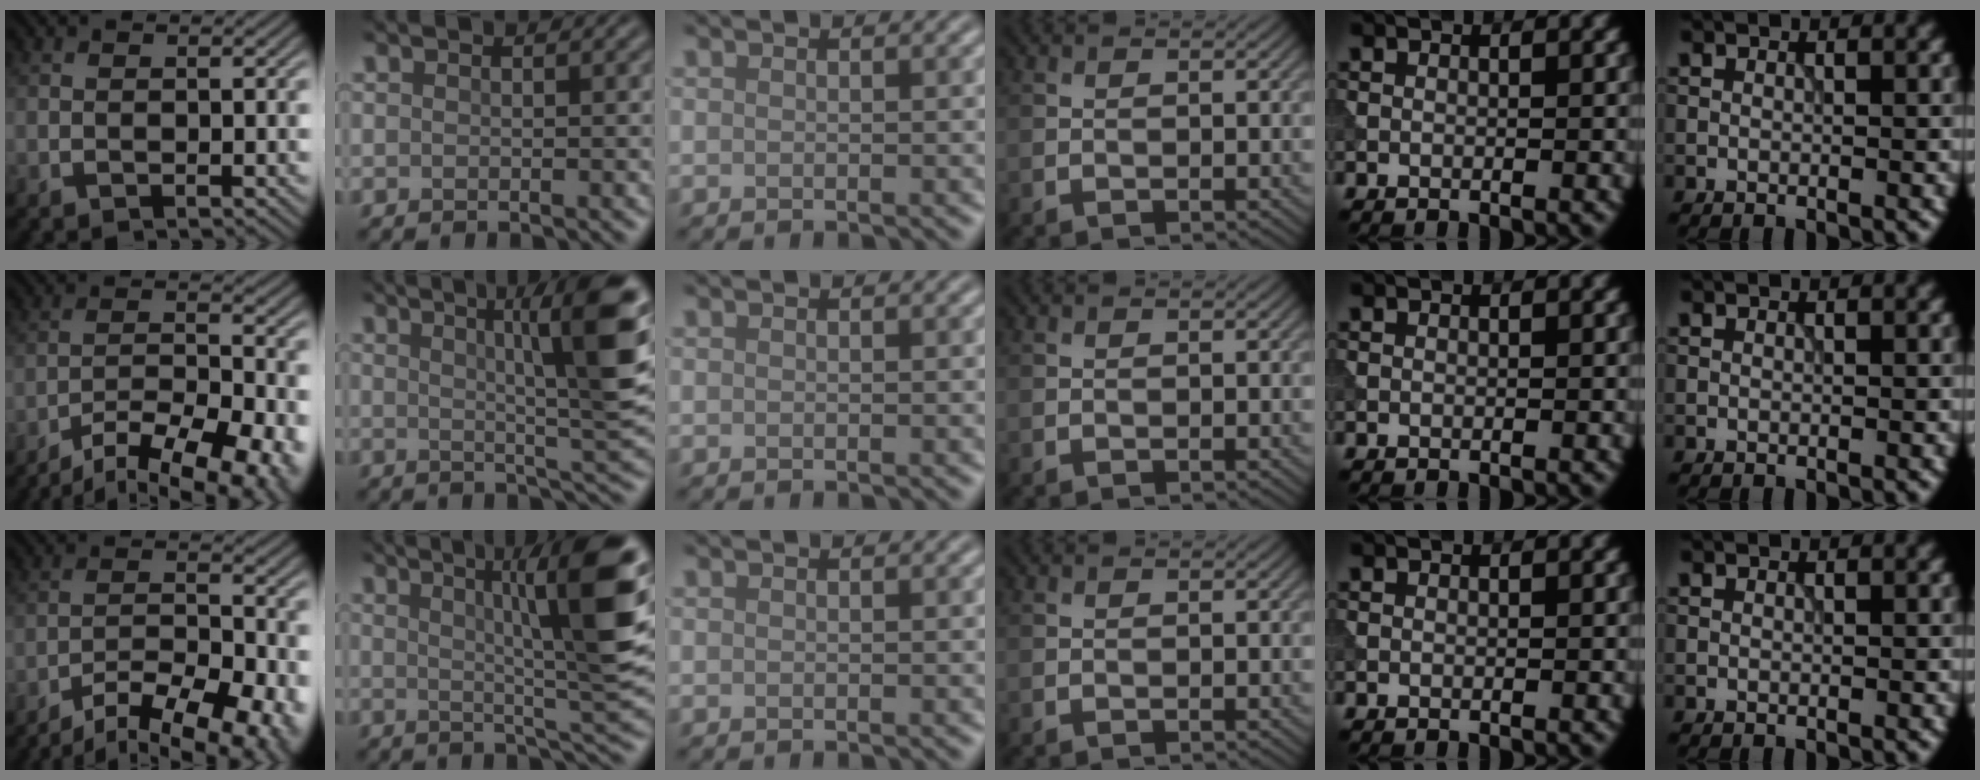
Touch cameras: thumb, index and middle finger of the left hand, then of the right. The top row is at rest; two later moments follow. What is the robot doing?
{"motion": "extract", "object": "tissue"}